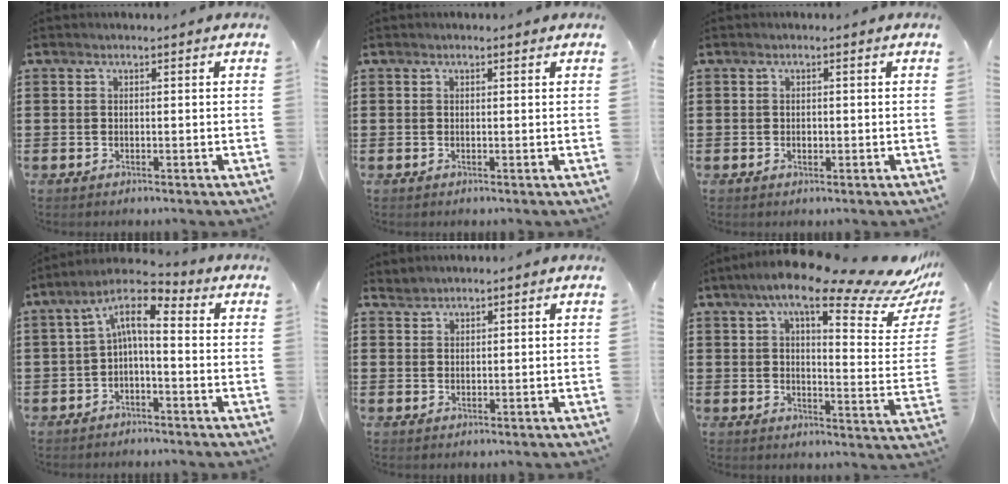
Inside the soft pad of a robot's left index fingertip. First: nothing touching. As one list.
[{"total": 0.0}, {"total": 0.6, "force": [0.0, 0.5, 0.4], "torque": [-0.011, 0.002, -0.001]}, {"total": 6.7, "force": [1.0, 2.5, 6.2], "torque": [-0.132, -0.003, 0.010]}, {"total": 1.5, "force": [1.4, 0.7, -0.3], "torque": [0.000, 0.002, 0.029]}, {"total": 14.6, "force": [10.6, 2.9, 9.7], "torque": [-0.165, -0.052, 0.167]}]